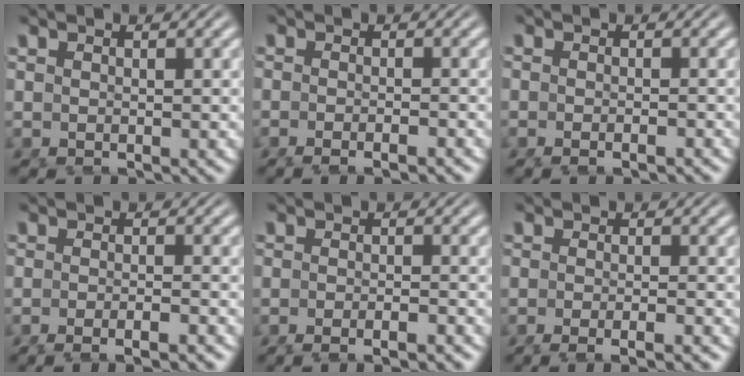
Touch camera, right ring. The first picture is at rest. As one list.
[{"total": 2.2, "force": [-1.9, 0.2, 1.1], "torque": [-0.018, -0.001, -0.032]}, {"total": 1.5, "force": [-1.3, 0.3, 0.8], "torque": [-0.013, -0.002, -0.022]}, {"total": 3.0, "force": [-2.6, 0.2, 1.6], "torque": [-0.023, -0.002, -0.044]}, {"total": 2.6, "force": [-2.3, 0.2, 1.3], "torque": [-0.017, -0.001, -0.040]}, {"total": 3.3, "force": [-2.7, 0.3, 1.8], "torque": [-0.029, -0.004, -0.043]}]